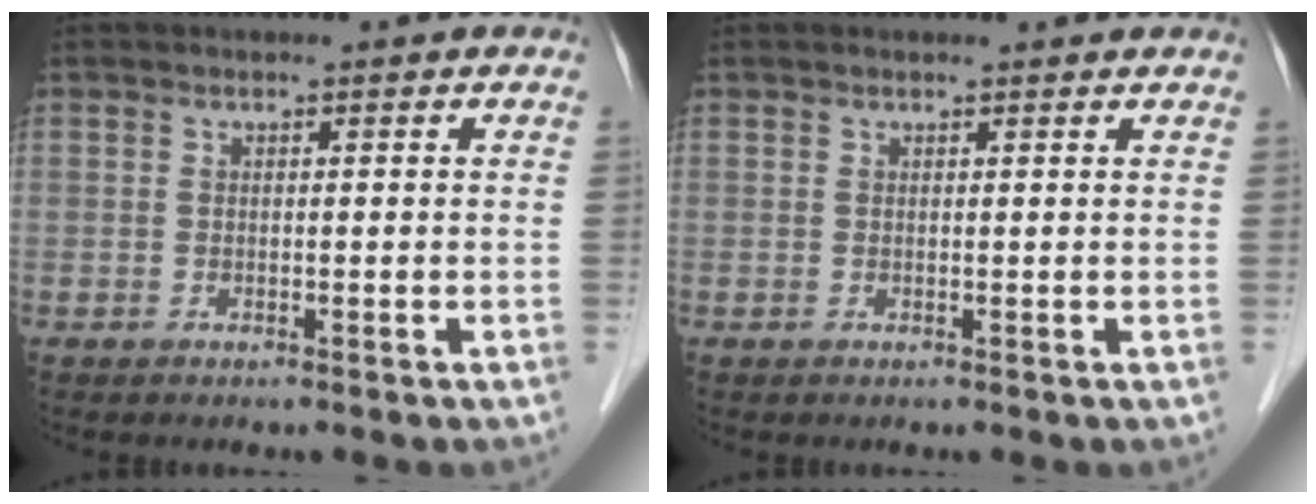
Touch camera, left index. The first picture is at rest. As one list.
[{"total": 1.4, "force": [1.4, 0.0, 0.1], "torque": [-0.011, 0.003, 0.015]}]